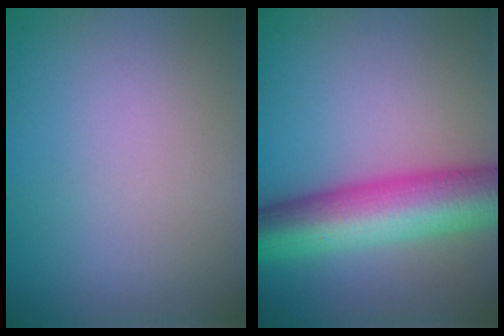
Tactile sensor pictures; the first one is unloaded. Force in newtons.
{"total": 10.0, "press": 10.0, "slide": 0.2}